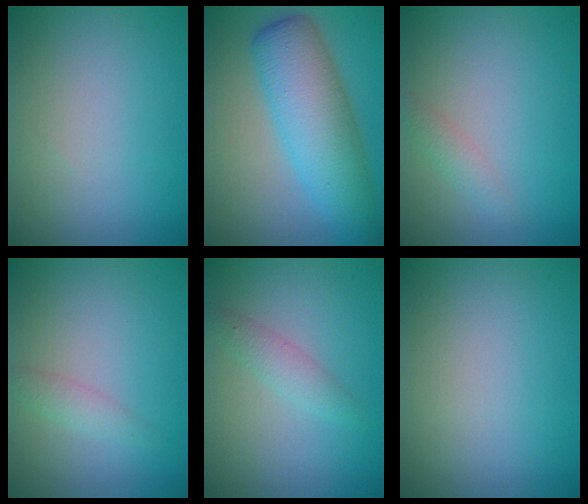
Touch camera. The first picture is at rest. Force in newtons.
{"total": 7.9, "press": 7.9, "slide": 0.2}
{"total": 1.2, "press": 1.2, "slide": 0.0}
{"total": 1.3, "press": 1.3, "slide": 0.1}
{"total": 1.8, "press": 1.8, "slide": 0.0}
{"total": 0.0}